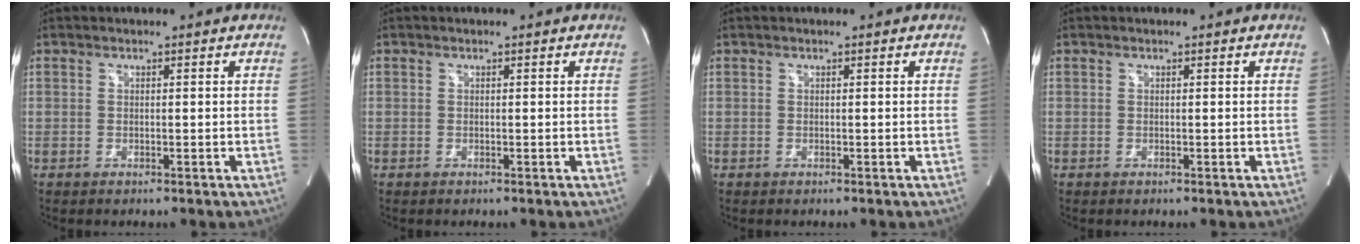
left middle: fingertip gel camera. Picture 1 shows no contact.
{"total": 0.0}
{"total": 0.0}
{"total": 0.0}